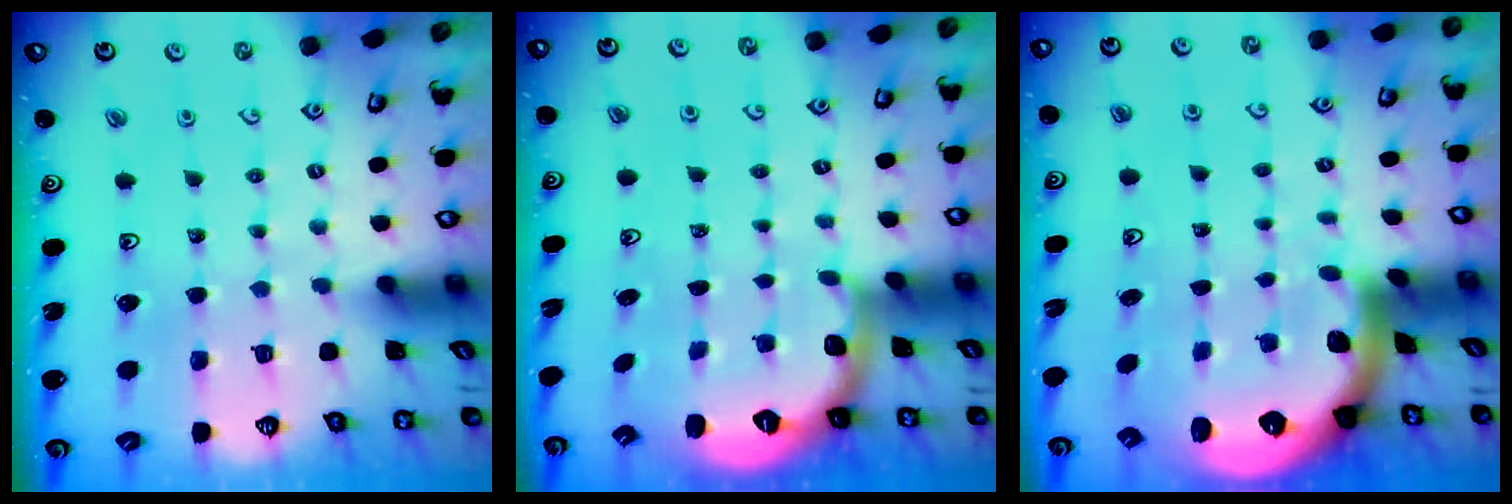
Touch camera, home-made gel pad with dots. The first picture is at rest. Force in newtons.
{"total": 2.7, "press": 1.6, "slide": 2.1}
{"total": 2.8, "press": 2.7, "slide": 0.6}